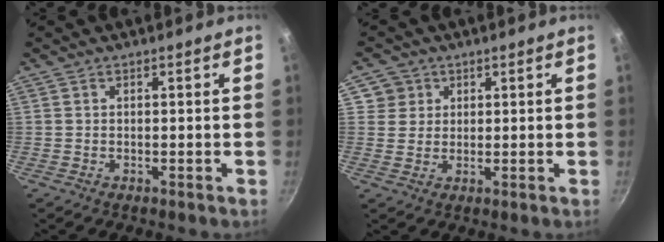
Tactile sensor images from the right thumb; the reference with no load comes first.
{"total": 4.2, "force": [1.6, 3.9, 0.3], "torque": [0.031, 0.007, 0.024]}